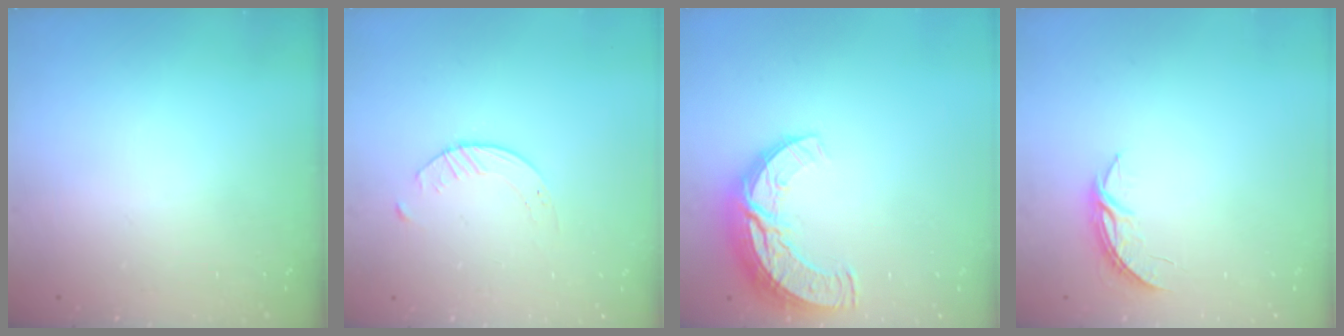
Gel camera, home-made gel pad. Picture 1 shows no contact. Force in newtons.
{"total": 2.1, "press": 2.0, "slide": 0.3}
{"total": 11.6, "press": 11.5, "slide": 1.0}
{"total": 3.7, "press": 3.7, "slide": 0.3}